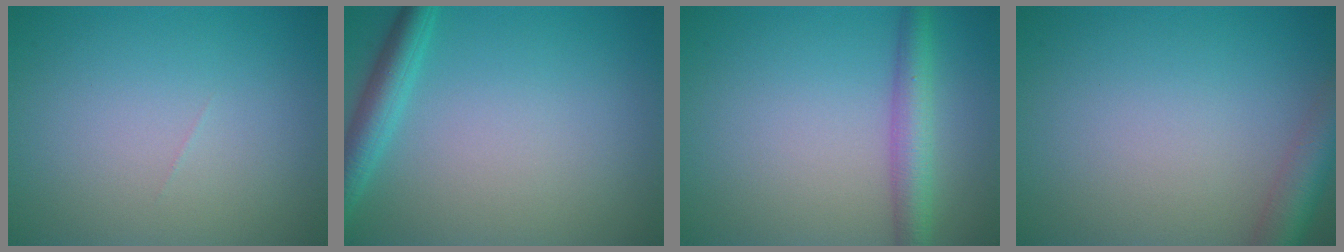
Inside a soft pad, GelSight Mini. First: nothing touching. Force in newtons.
{"total": 3.0, "press": 3.0, "slide": 0.2}
{"total": 3.6, "press": 3.6, "slide": 0.1}
{"total": 3.9, "press": 3.9, "slide": 0.2}